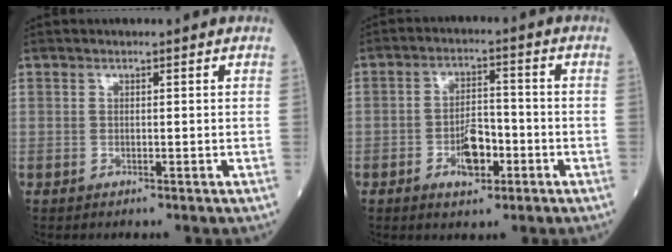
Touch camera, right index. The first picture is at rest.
{"total": 6.0, "force": [-2.5, 2.5, 4.9], "torque": [-0.088, 0.003, -0.039]}